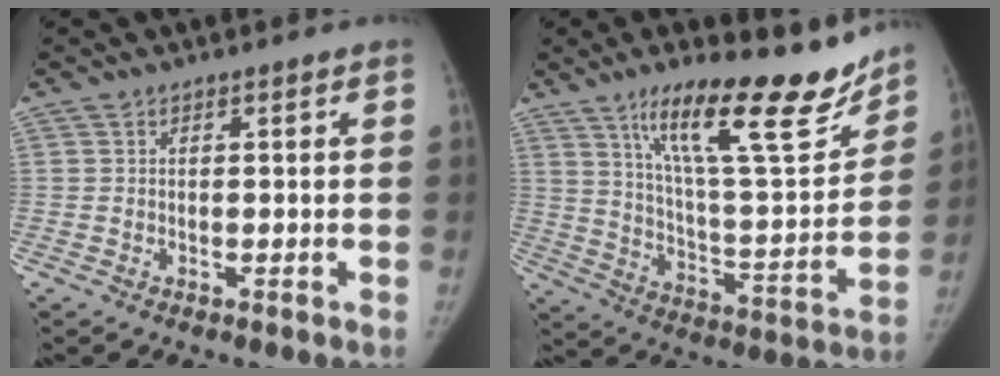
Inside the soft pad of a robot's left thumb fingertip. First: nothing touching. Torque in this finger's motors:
{"motor_torque": [1.06, -0.17, 1.72, -1.05, 0.36]}